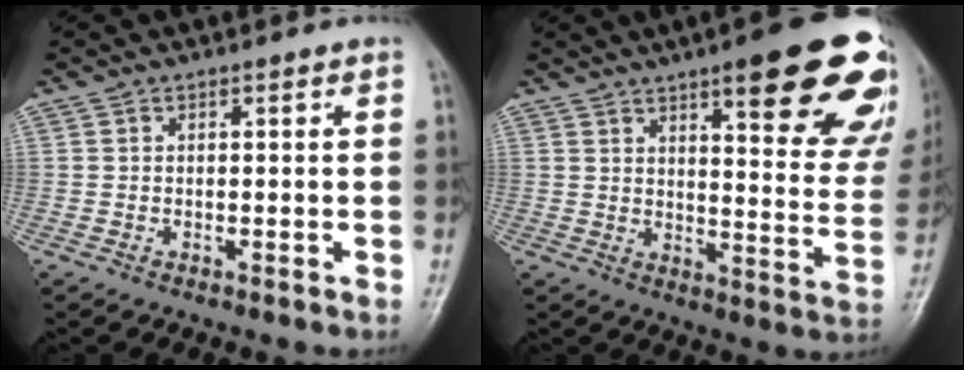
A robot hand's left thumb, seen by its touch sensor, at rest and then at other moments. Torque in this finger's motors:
{"motor_torque": [2.42, 2.37, 1.84, -0.93, 0.08]}